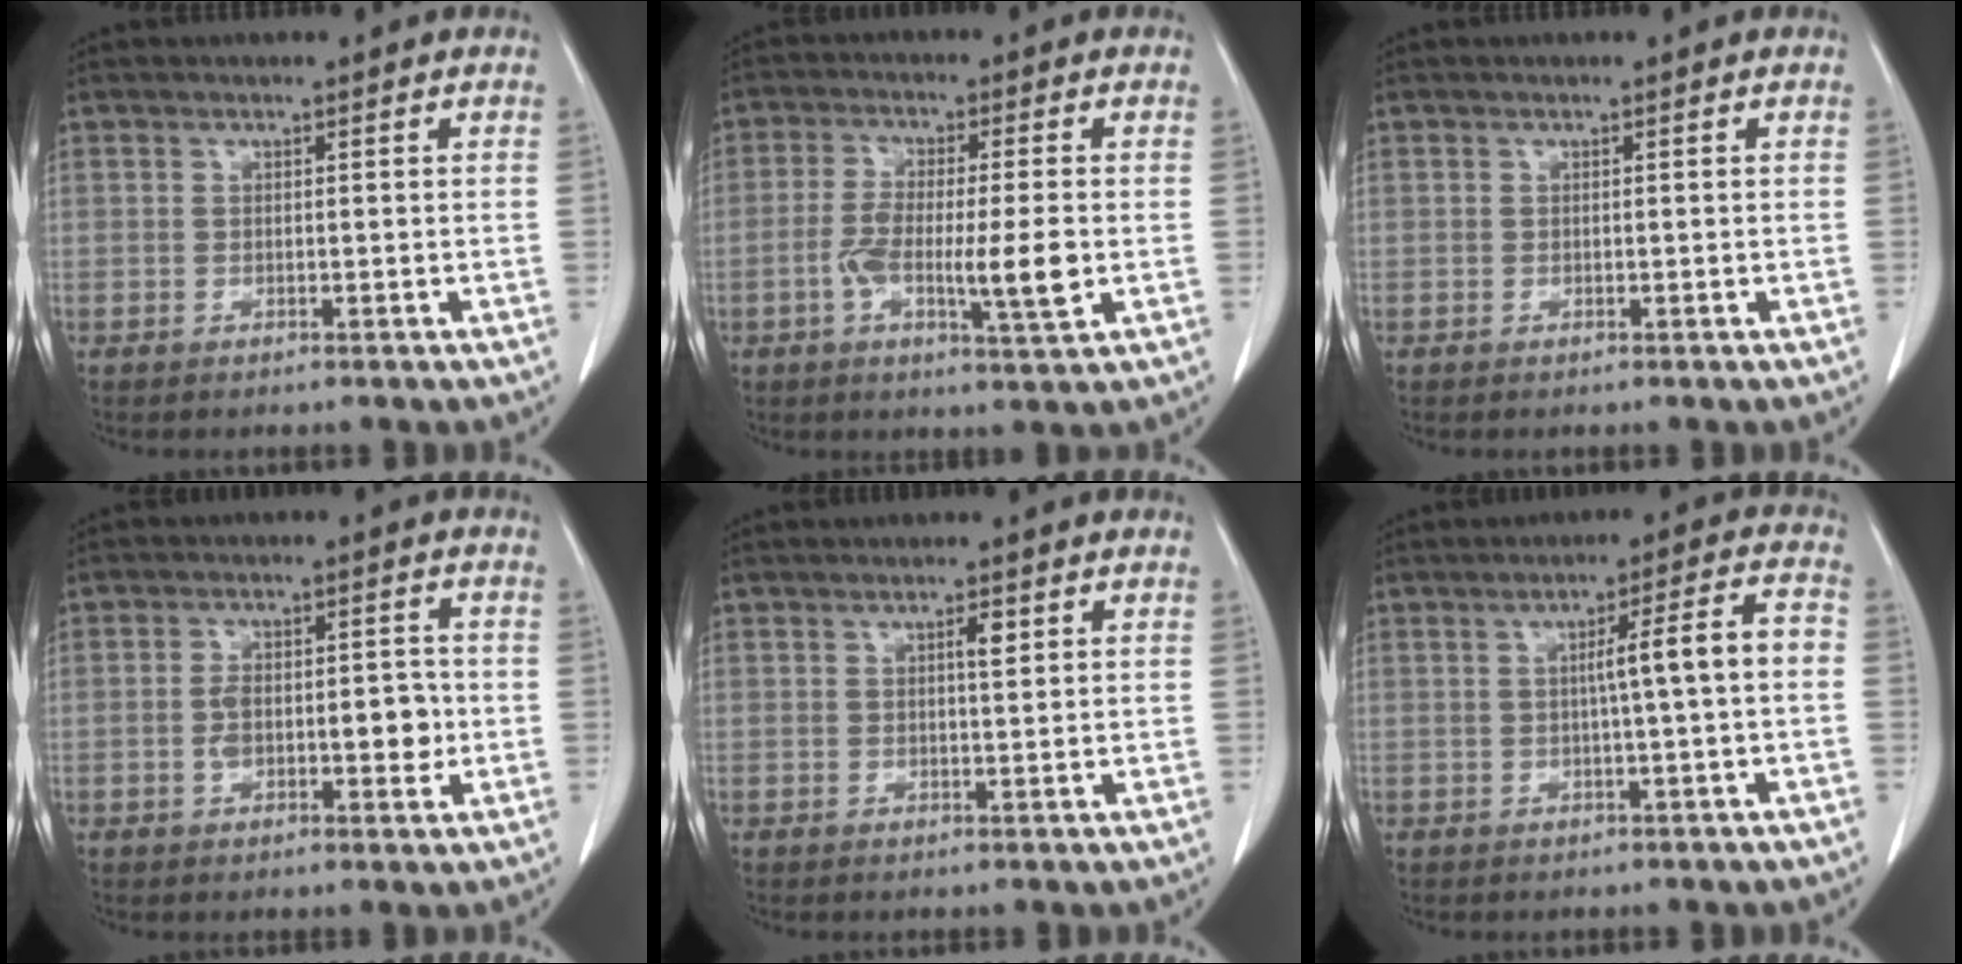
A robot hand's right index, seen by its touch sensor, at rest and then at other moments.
{"total": 9.2, "force": [-1.9, 1.1, 8.9], "torque": [-0.157, -0.008, -0.035]}
{"total": 0.0}
{"total": 7.5, "force": [-1.1, 3.4, 6.6], "torque": [-0.109, 0.014, -0.015]}
{"total": 2.0, "force": [0.7, 0.4, 1.8], "torque": [-0.032, 0.000, 0.010]}
{"total": 6.6, "force": [-0.3, -0.1, 6.6], "torque": [-0.097, 0.018, -0.004]}